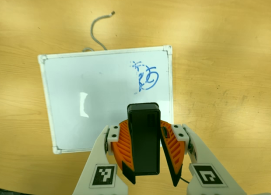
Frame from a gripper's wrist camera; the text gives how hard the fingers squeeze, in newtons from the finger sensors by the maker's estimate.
{"total": 10.0, "left": 9.8, "right": 10.2}